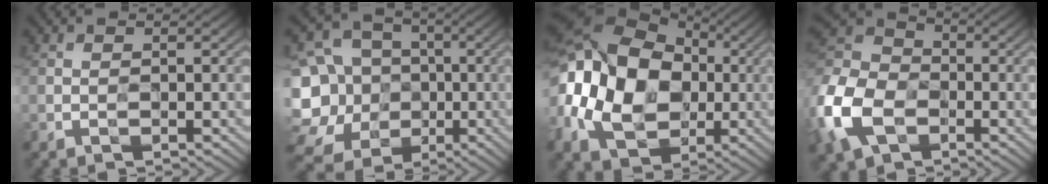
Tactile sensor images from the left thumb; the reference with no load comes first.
{"total": 17.1, "force": [-4.7, 15.2, 6.1], "torque": [-0.201, -0.006, -0.092]}
{"total": 18.7, "force": [0.3, 13.5, 13.0], "torque": [-0.279, 0.005, 0.007]}
{"total": 14.5, "force": [-5.7, 9.9, 8.9], "torque": [-0.252, -0.024, -0.129]}